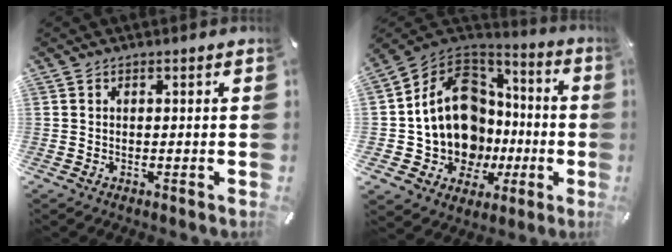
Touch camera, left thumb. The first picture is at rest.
{"total": 17.0, "force": [-1.1, 14.8, 8.2], "torque": [-0.187, -0.021, -0.004]}